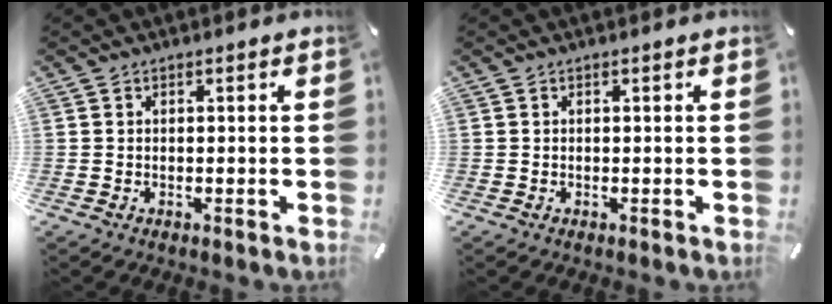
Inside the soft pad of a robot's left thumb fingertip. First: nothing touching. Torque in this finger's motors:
{"motor_torque": [-0.15, -0.10, -0.04, 0.01, 0.00]}